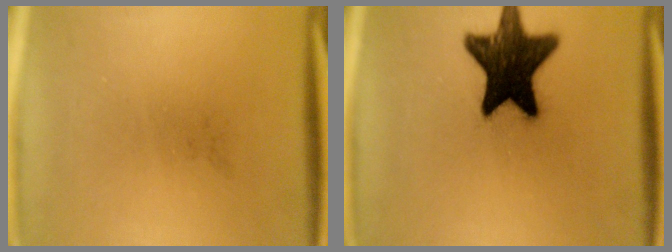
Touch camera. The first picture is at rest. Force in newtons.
{"total": 17.5}